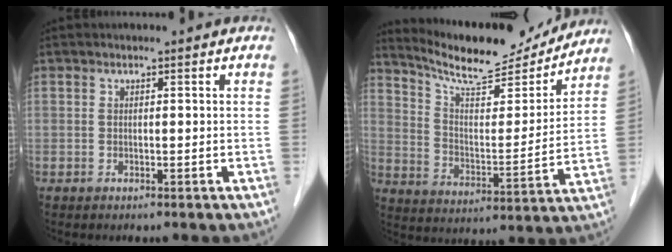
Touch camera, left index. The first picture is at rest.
{"total": 16.6, "force": [15.4, 2.9, 5.3], "torque": [-0.092, -0.010, 0.239]}